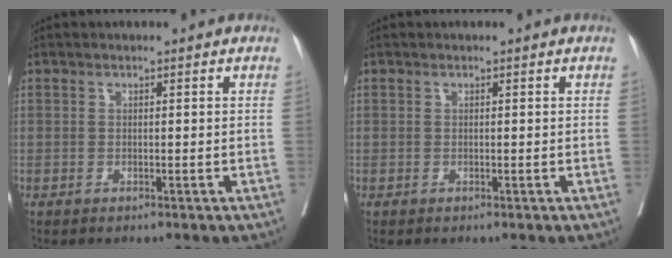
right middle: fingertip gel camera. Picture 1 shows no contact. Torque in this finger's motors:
{"motor_torque": [0.00, 0.00, 0.00, 0.00]}